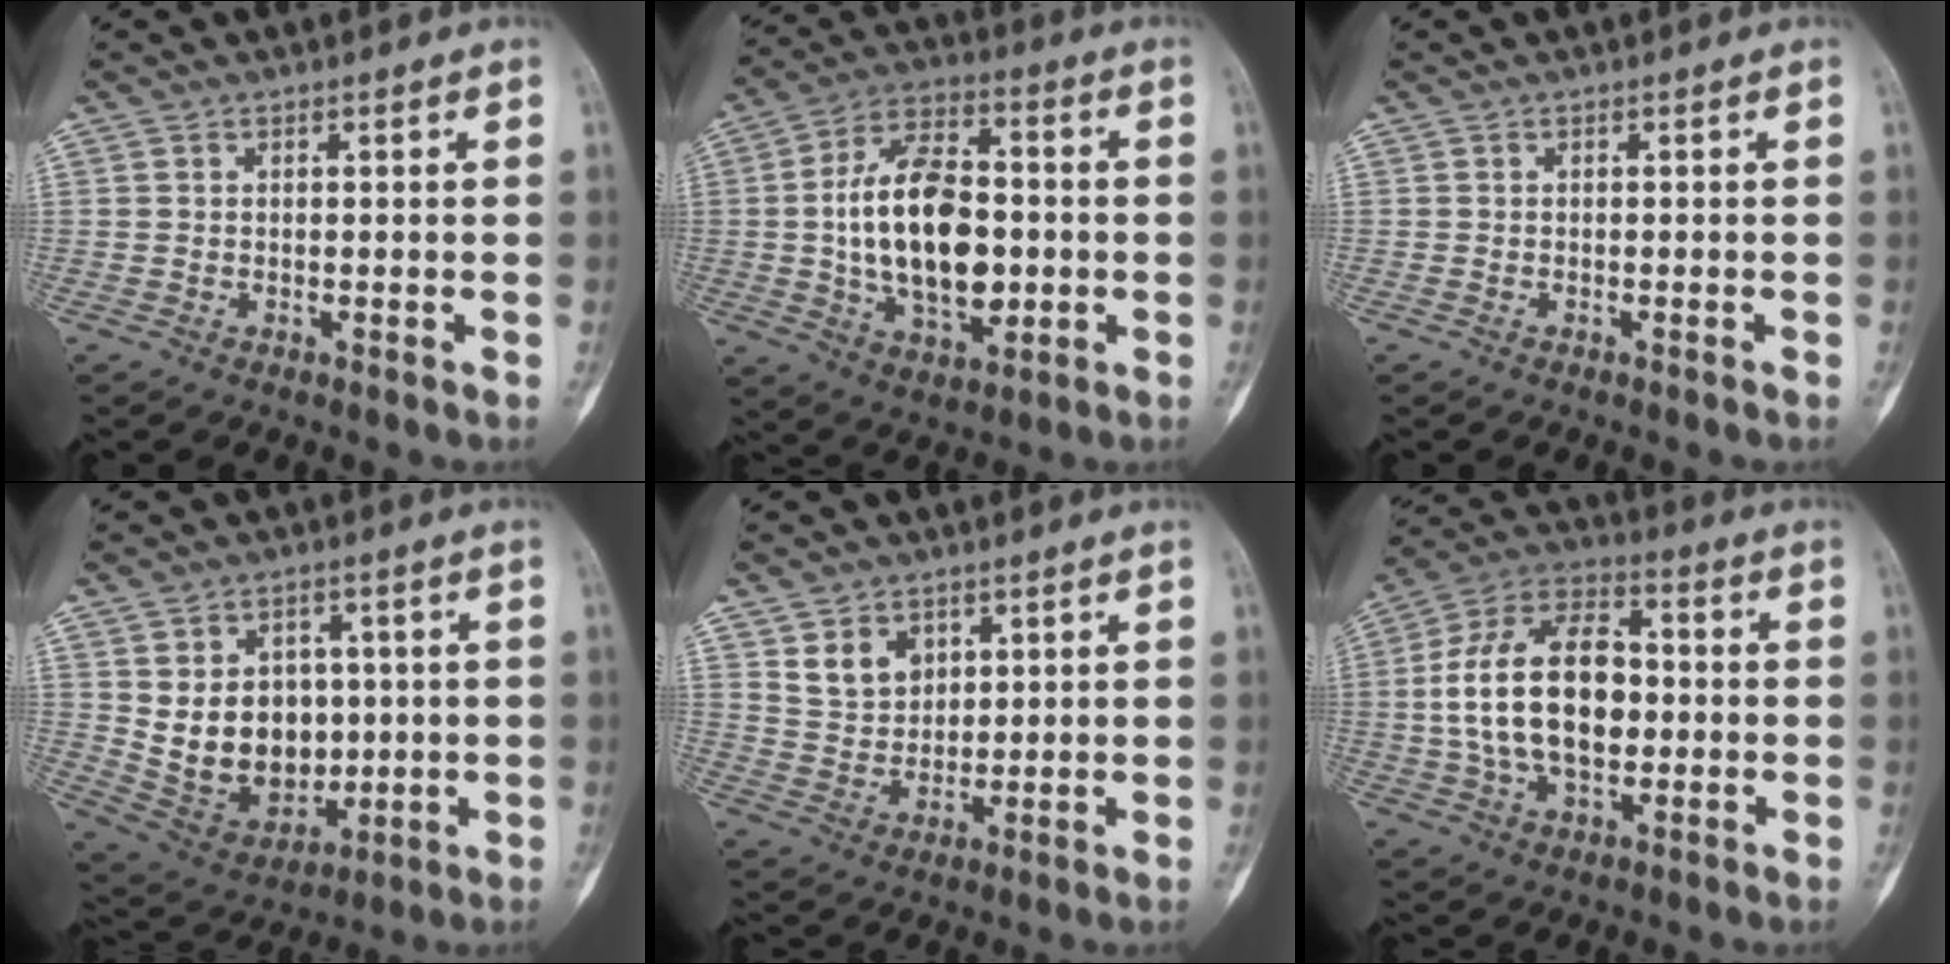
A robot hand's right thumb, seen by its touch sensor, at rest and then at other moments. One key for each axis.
{"total": 19.3, "fx": -0.9, "fy": 10.9, "fz": 15.9, "tx": -0.253, "ty": 0.014, "tz": -0.012}
{"total": 0.0}
{"total": 14.1, "fx": 1.0, "fy": 10.8, "fz": 8.9, "tx": -0.093, "ty": -0.007, "tz": 0.047}
{"total": 6.7, "fx": 3.3, "fy": 5.0, "fz": 2.9, "tx": -0.027, "ty": -0.024, "tz": 0.067}
{"total": 19.2, "fx": -0.3, "fy": 11.5, "fz": 15.4, "tx": -0.264, "ty": 0.026, "tz": -0.006}